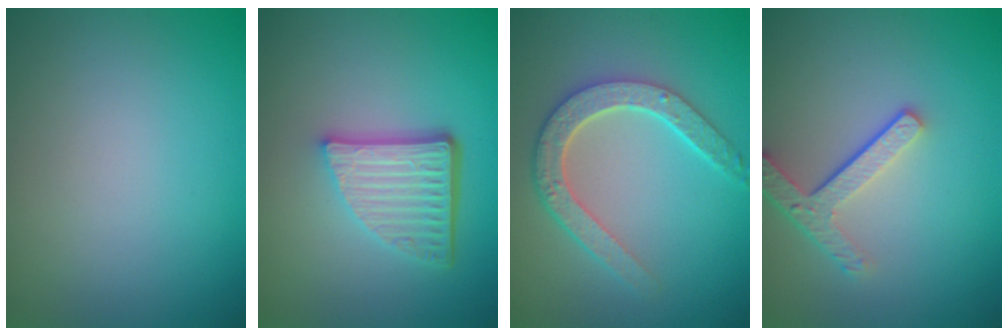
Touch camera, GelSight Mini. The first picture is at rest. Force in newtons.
{"total": 5.2, "press": 3.6, "slide": 3.7}
{"total": 4.5, "press": 3.5, "slide": 2.8}
{"total": 3.4, "press": 2.5, "slide": 2.3}